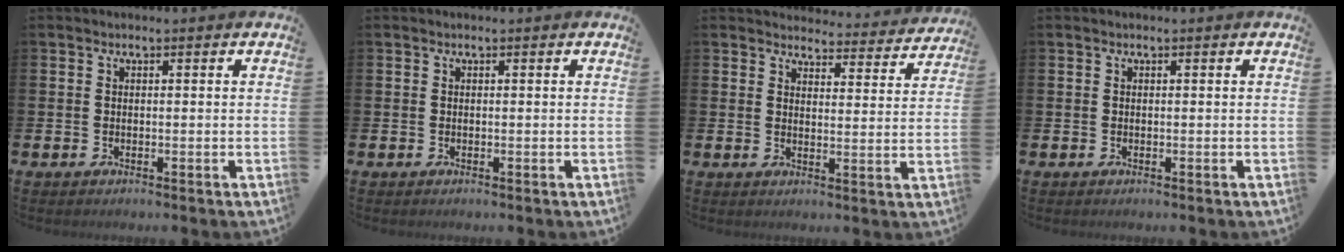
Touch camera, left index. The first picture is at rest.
{"total": 0.0}
{"total": 3.8, "force": [3.7, 0.9, 0.1], "torque": [-0.009, -0.031, 0.061]}
{"total": 0.0}